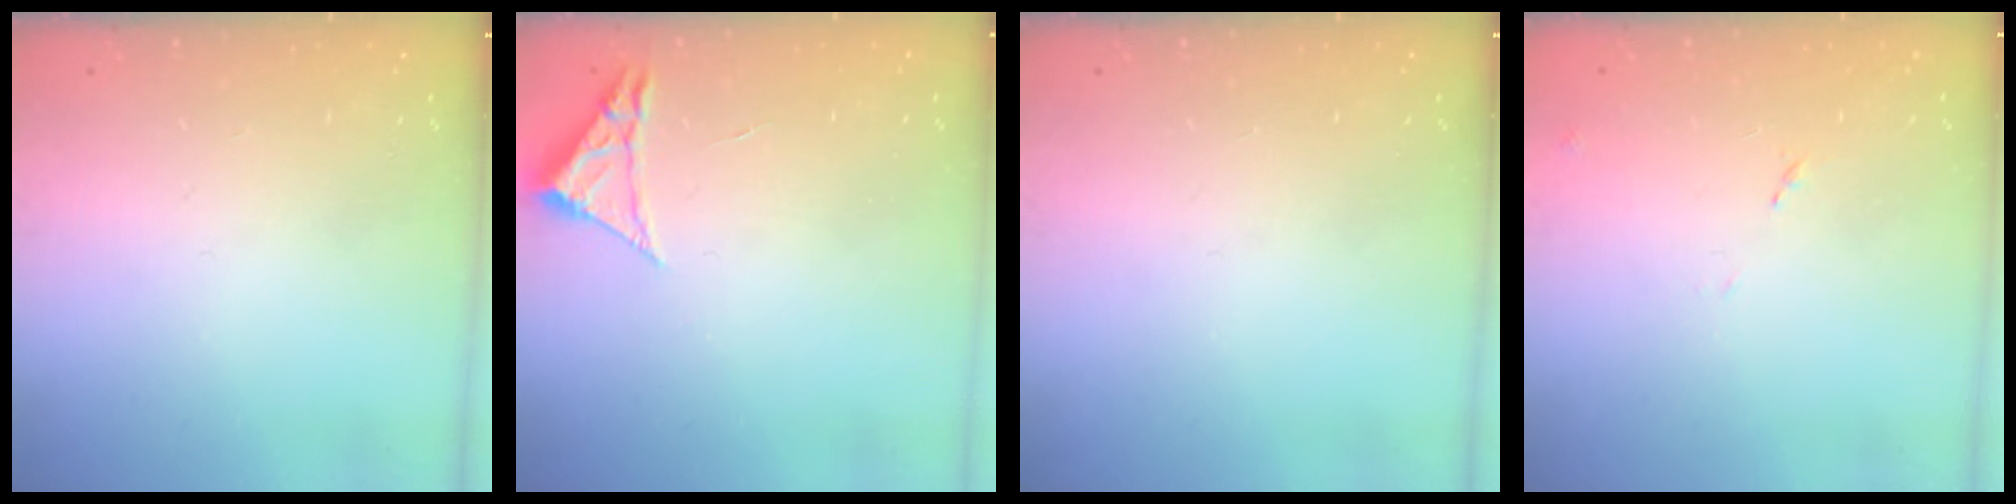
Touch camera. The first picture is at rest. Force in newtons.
{"total": 2.3, "press": 2.3, "slide": 0.4}
{"total": 0.0}
{"total": 8.1, "press": 8.1, "slide": 0.6}